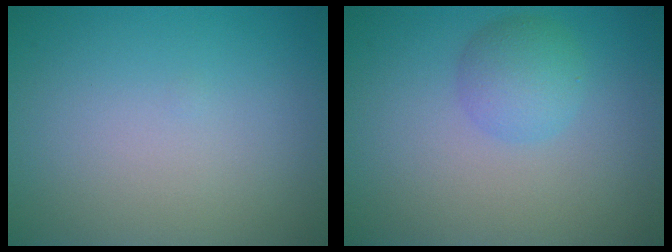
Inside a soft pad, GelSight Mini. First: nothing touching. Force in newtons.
{"total": 2.8, "press": 2.8, "slide": 0.1}